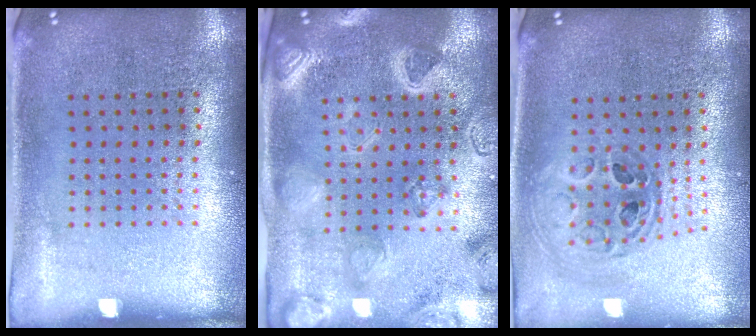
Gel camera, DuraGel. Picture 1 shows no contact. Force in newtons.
{"total": 3.0, "press": 2.9, "slide": 0.7}
{"total": 0.9, "press": 0.8, "slide": 0.1}